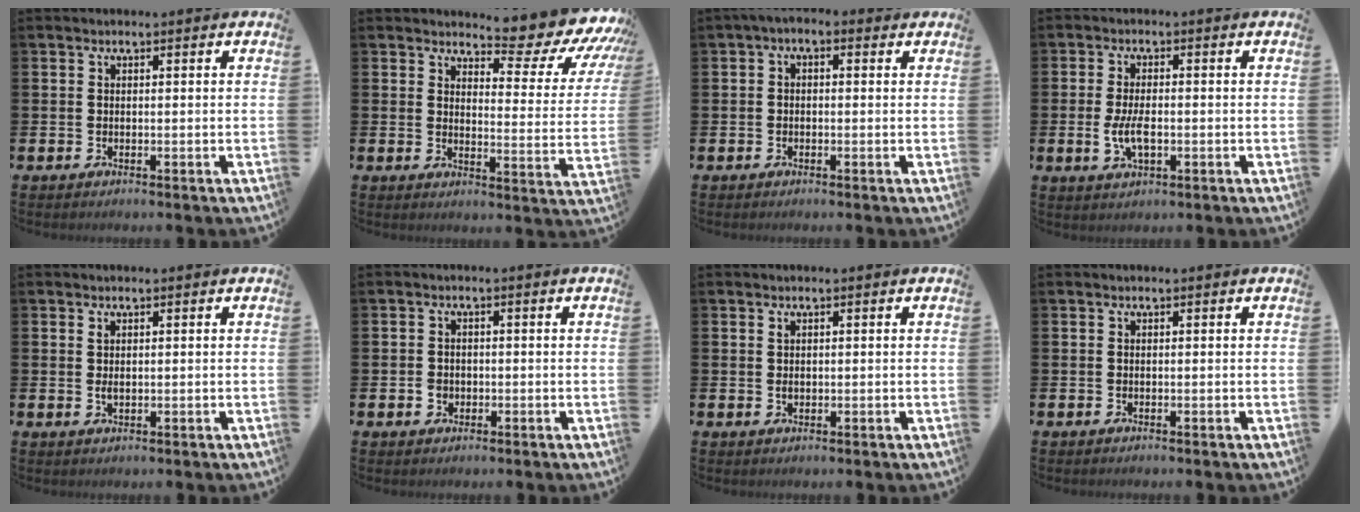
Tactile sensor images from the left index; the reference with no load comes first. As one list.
[{"total": 5.9, "force": [5.4, 1.4, 2.0], "torque": [-0.033, -0.062, 0.081]}, {"total": 1.9, "force": [0.5, 1.3, 1.3], "torque": [-0.022, 0.006, 0.005]}, {"total": 4.2, "force": [-0.6, 2.0, 3.7], "torque": [-0.066, -0.002, -0.014]}, {"total": 1.2, "force": [0.6, 0.5, 0.9], "torque": [-0.013, 0.000, 0.010]}, {"total": 1.6, "force": [-0.3, 1.4, 0.6], "torque": [-0.009, 0.003, -0.010]}, {"total": 0.9, "force": [0.6, 0.5, 0.5], "torque": [0.002, -0.004, 0.008]}, {"total": 0.0}]